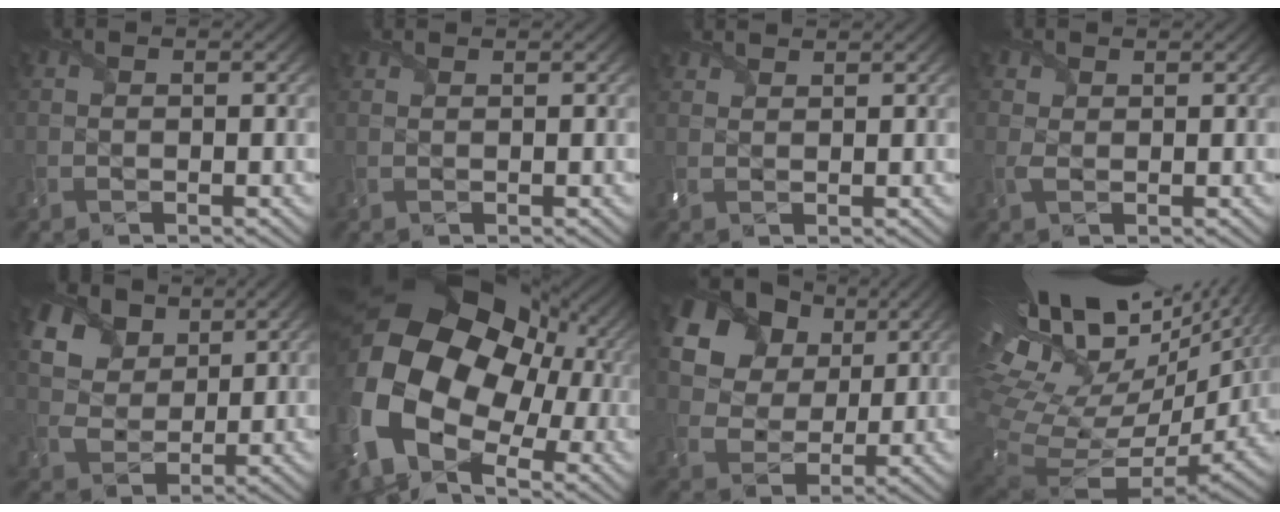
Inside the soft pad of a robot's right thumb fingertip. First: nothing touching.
{"total": 0.8, "force": [0.8, 0.0, 0.1], "torque": [-0.010, 0.001, 0.015]}
{"total": 2.1, "force": [1.9, 0.6, 0.6], "torque": [-0.022, 0.004, 0.040]}
{"total": 1.3, "force": [0.7, 0.9, 0.7], "torque": [-0.019, 0.002, 0.014]}
{"total": 12.3, "force": [6.9, 8.6, 5.6], "torque": [-0.180, 0.008, 0.136]}
{"total": 19.9, "force": [-2.0, 15.6, 12.1], "torque": [-0.276, -0.051, -0.016]}
{"total": 19.0, "force": [9.6, 13.5, 9.3], "torque": [-0.245, 0.045, 0.207]}
{"total": 19.6, "force": [6.5, 8.5, 16.4], "torque": [-0.303, 0.011, 0.162]}